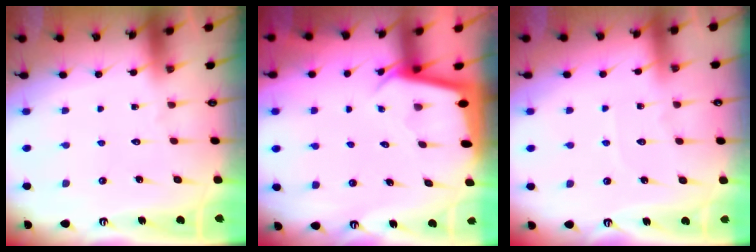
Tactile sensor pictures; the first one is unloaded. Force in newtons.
{"total": 2.2, "press": 2.2, "slide": 0.1}
{"total": 2.5, "press": 2.5, "slide": 0.3}